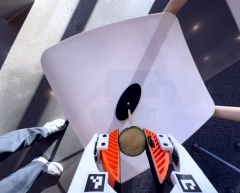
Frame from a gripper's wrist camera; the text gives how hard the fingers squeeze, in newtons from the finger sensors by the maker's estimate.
{"total": 9.2, "left": 9.5, "right": 9.0}